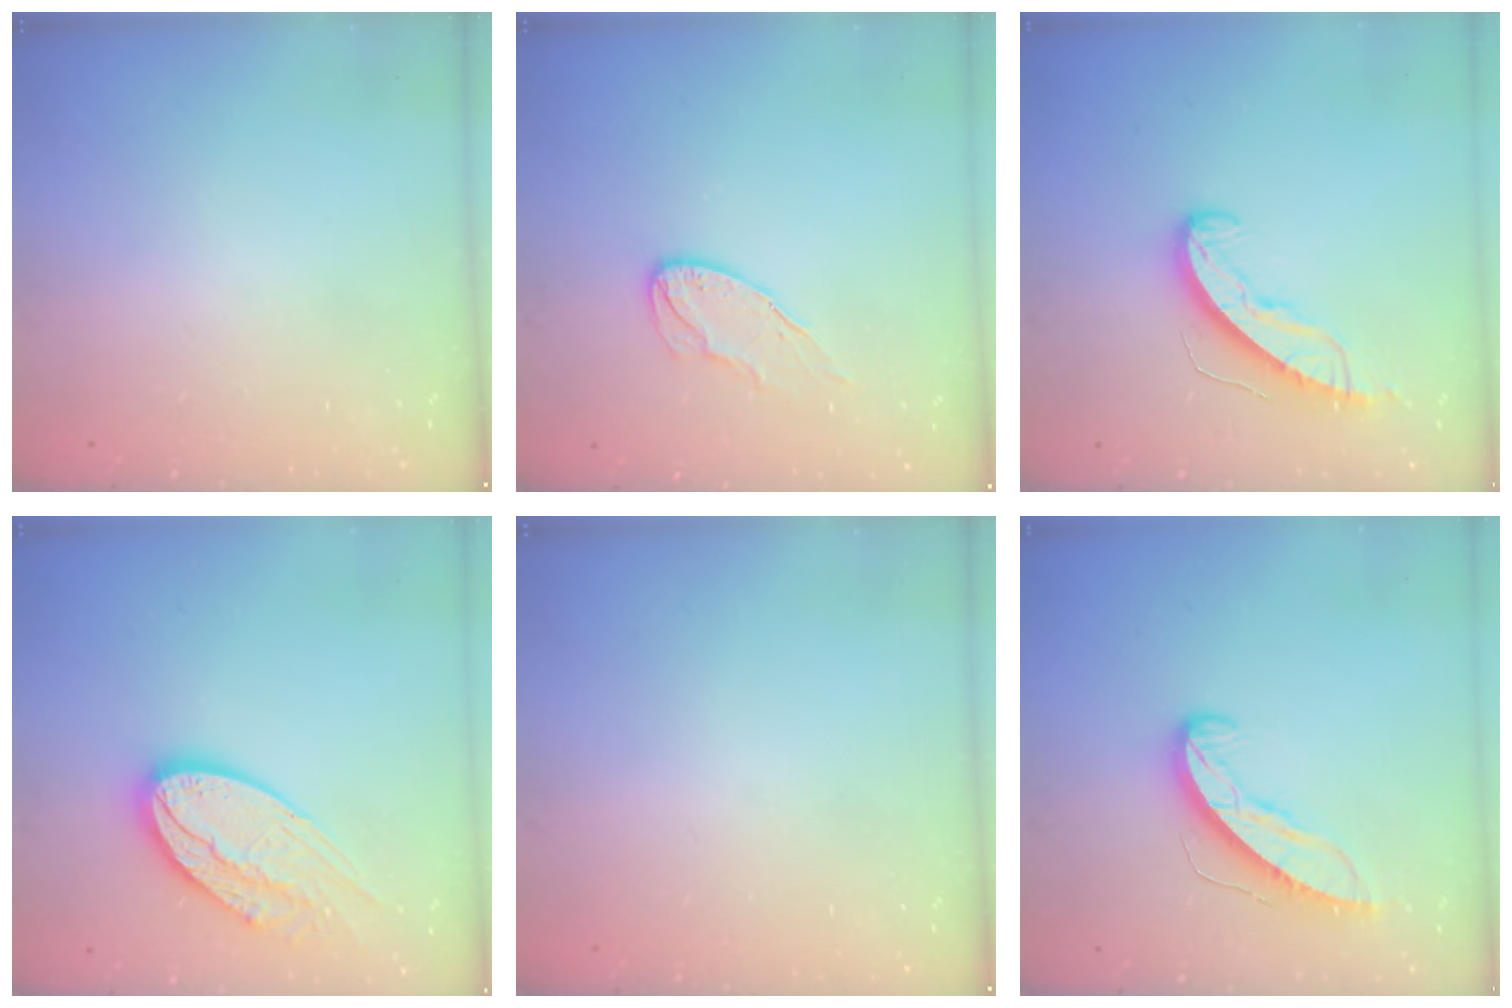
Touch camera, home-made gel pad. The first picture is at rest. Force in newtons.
{"total": 7.5, "press": 7.5, "slide": 0.2}
{"total": 9.0, "press": 9.0, "slide": 0.4}
{"total": 19.0, "press": 18.9, "slide": 1.8}
{"total": 0.0}
{"total": 8.9, "press": 8.9, "slide": 0.6}